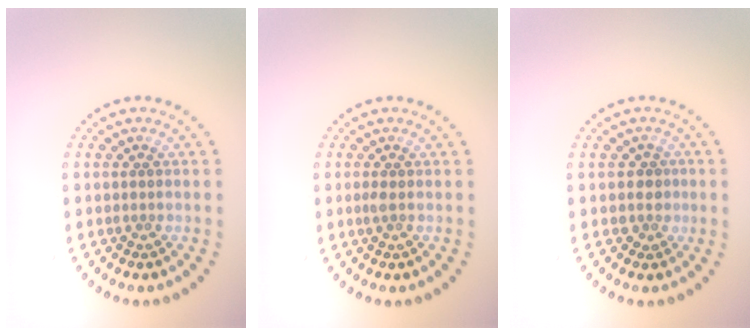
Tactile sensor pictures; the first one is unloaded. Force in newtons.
{"total": 0.5, "press": 0.5, "slide": 0.3}
{"total": 1.4, "press": 1.1, "slide": 0.8}